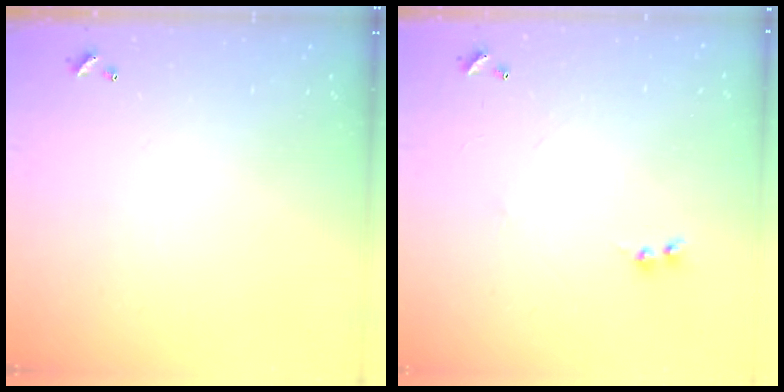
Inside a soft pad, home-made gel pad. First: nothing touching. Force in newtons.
{"total": 2.0, "press": 2.0, "slide": 0.5}